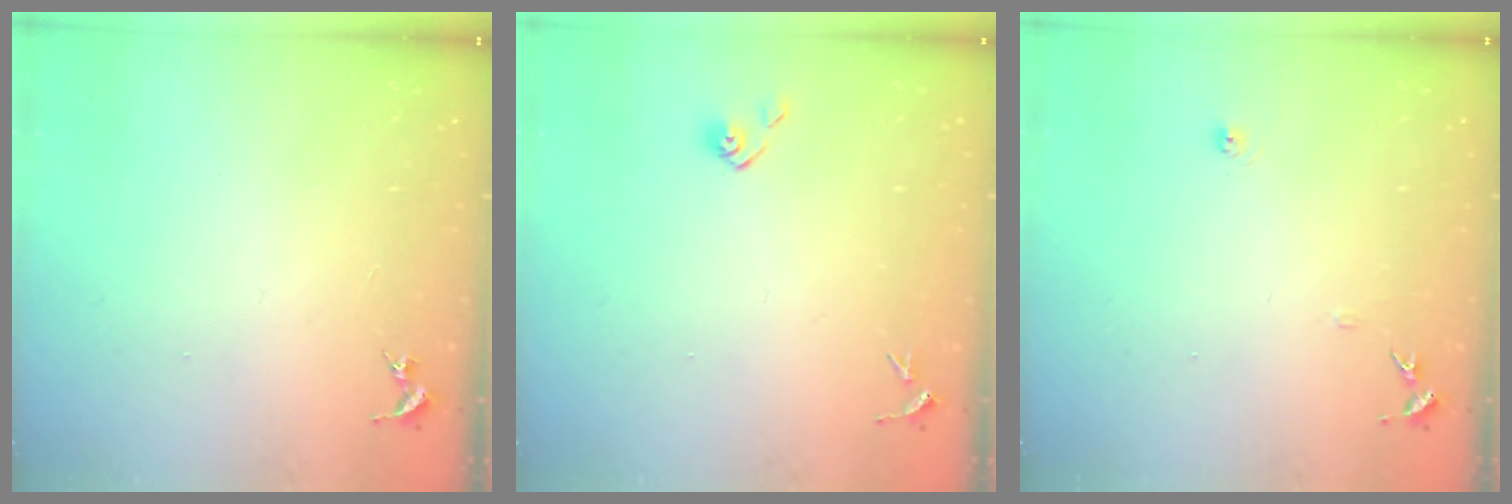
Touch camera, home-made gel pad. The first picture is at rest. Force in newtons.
{"total": 4.3, "press": 4.2, "slide": 0.5}
{"total": 6.5, "press": 6.5, "slide": 0.6}